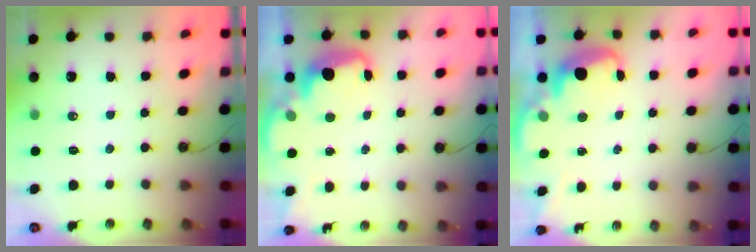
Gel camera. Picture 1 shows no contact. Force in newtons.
{"total": 2.5, "press": 2.4, "slide": 0.7}
{"total": 2.8, "press": 2.7, "slide": 0.8}